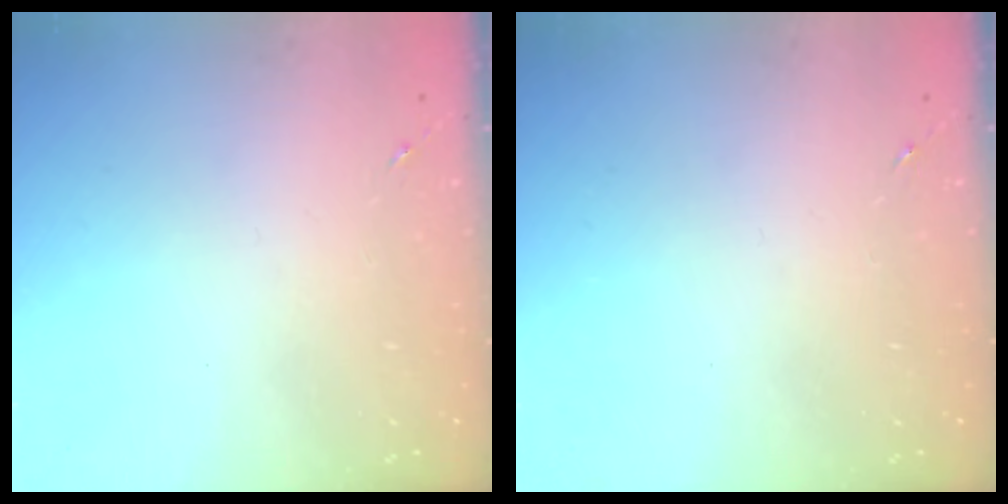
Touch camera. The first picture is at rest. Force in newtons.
{"total": 0.0}